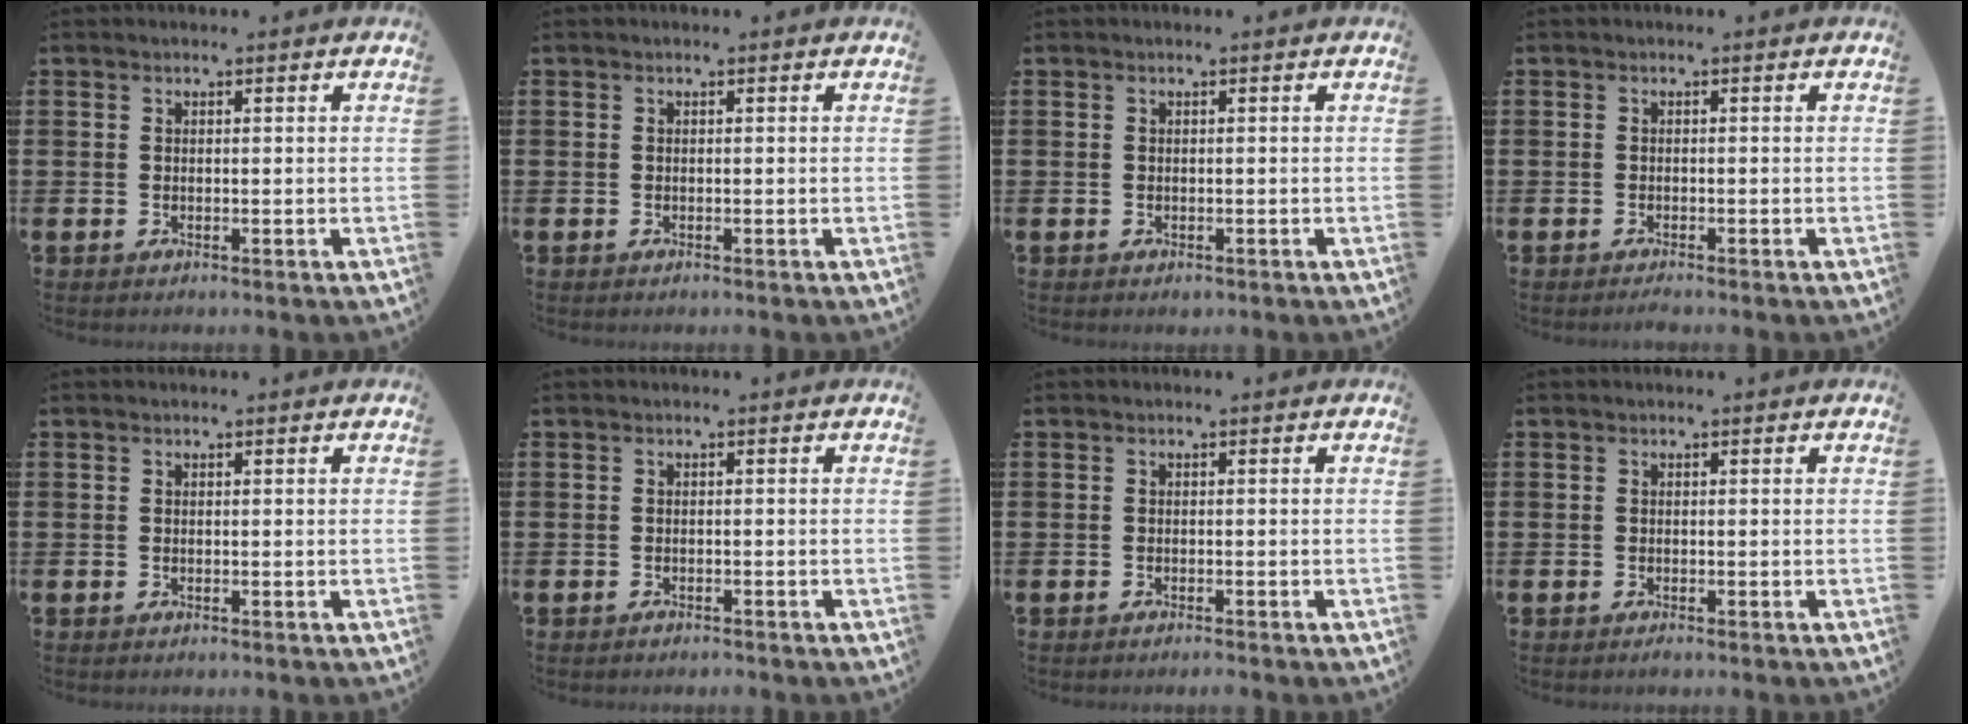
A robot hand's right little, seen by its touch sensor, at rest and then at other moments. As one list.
[{"total": 0.0}, {"total": 0.0}, {"total": 0.6, "force": [-0.5, 0.0, 0.3], "torque": [-0.006, -0.003, -0.010]}, {"total": 0.0}, {"total": 0.5, "force": [-0.5, 0.1, 0.0], "torque": [0.007, -0.006, -0.012]}, {"total": 0.6, "force": [-0.5, 0.0, 0.3], "torque": [-0.005, -0.004, -0.009]}, {"total": 0.0}]